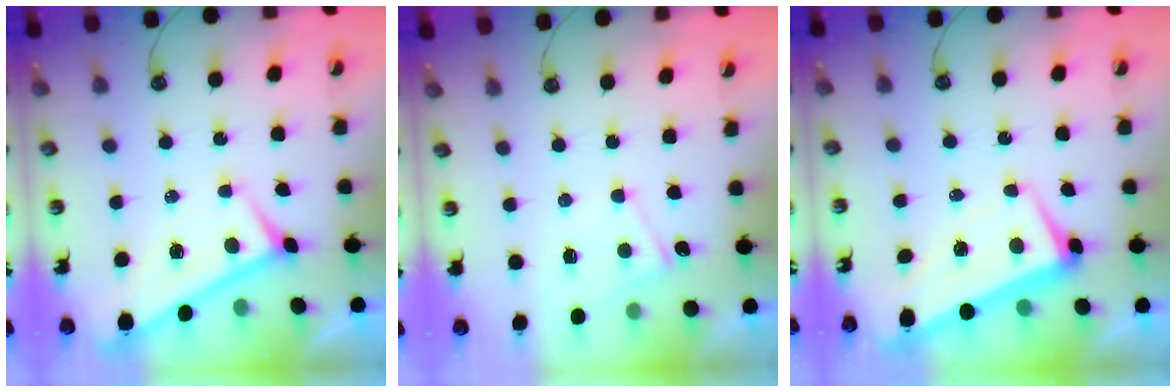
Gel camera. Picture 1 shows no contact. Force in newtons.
{"total": 2.6, "press": 2.6, "slide": 0.3}
{"total": 3.0, "press": 2.4, "slide": 1.7}